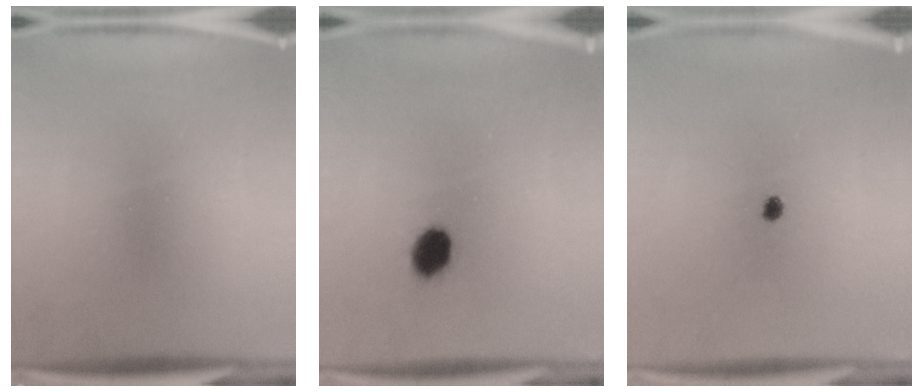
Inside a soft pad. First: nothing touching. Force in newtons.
{"total": 5.1}
{"total": 1.2}